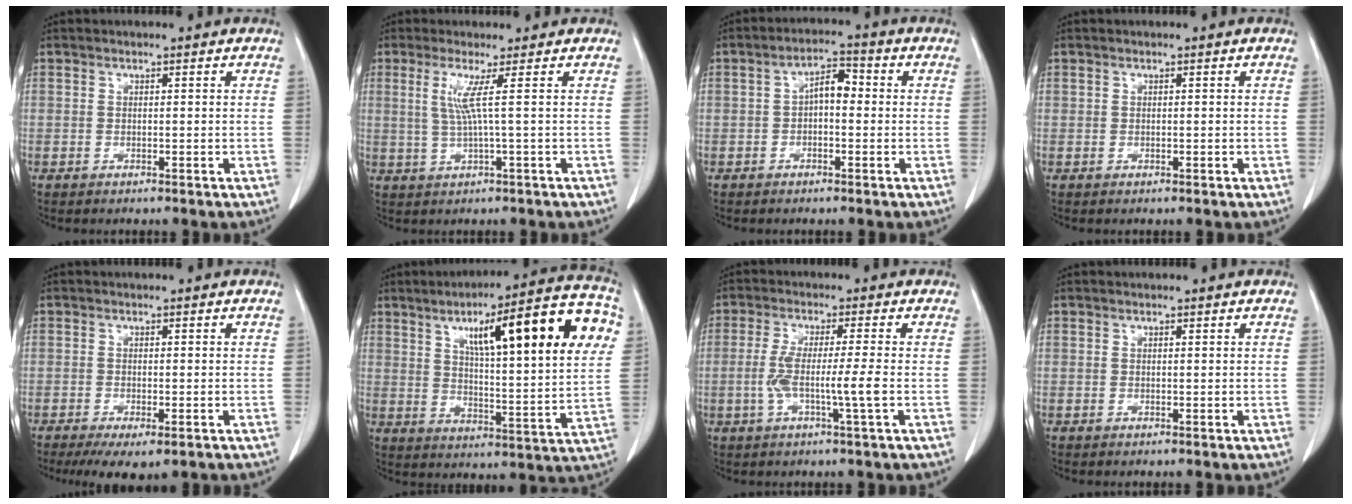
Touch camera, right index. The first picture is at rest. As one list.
[{"total": 3.7, "force": [0.9, -1.2, 3.4], "torque": [-0.077, 0.002, 0.022]}, {"total": 4.3, "force": [-0.1, 2.0, 3.8], "torque": [-0.066, 0.022, -0.004]}, {"total": 0.0}, {"total": 6.7, "force": [-4.4, 2.0, 4.5], "torque": [-0.061, -0.016, -0.065]}, {"total": 22.7, "force": [8.3, 3.0, 21.0], "torque": [-0.295, 0.029, 0.115]}, {"total": 6.2, "force": [-1.3, -0.6, 6.1], "torque": [-0.121, -0.006, -0.026]}, {"total": 0.0}]